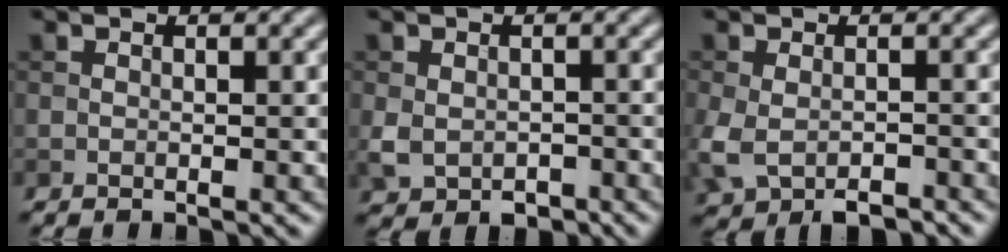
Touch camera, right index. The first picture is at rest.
{"total": 3.5, "force": [-1.4, 2.6, 2.0], "torque": [-0.039, -0.013, -0.024]}
{"total": 5.4, "force": [-2.9, 3.1, 3.3], "torque": [-0.072, -0.021, -0.051]}